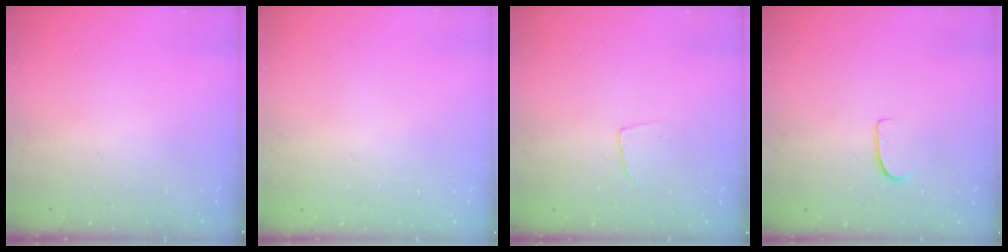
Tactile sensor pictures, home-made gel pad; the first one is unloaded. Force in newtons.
{"total": 0.0}
{"total": 4.2, "press": 4.2, "slide": 0.3}
{"total": 6.1, "press": 6.1, "slide": 0.5}